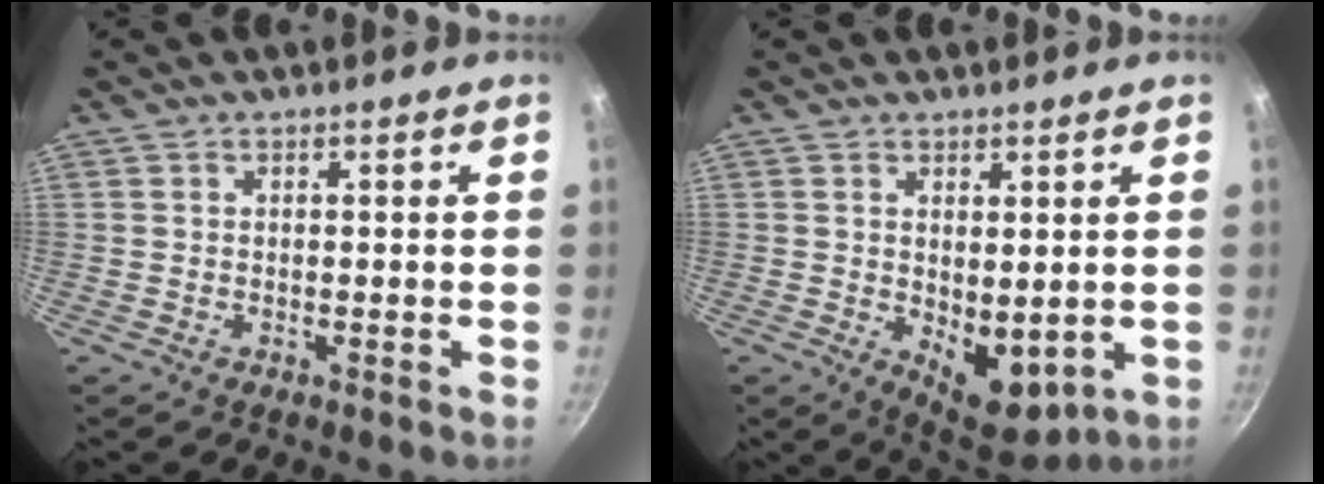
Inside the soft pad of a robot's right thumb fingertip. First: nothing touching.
{"total": 8.0, "force": [0.3, 4.4, 6.7], "torque": [-0.075, -0.024, 0.021]}